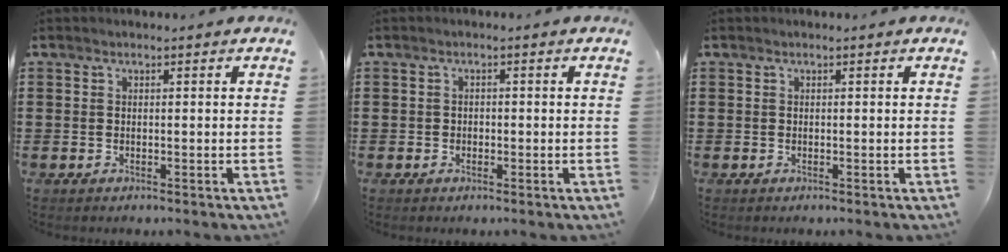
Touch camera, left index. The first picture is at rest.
{"total": 0.8, "force": [-0.2, 0.8, 0.2], "torque": [-0.007, 0.003, -0.007]}
{"total": 0.0}